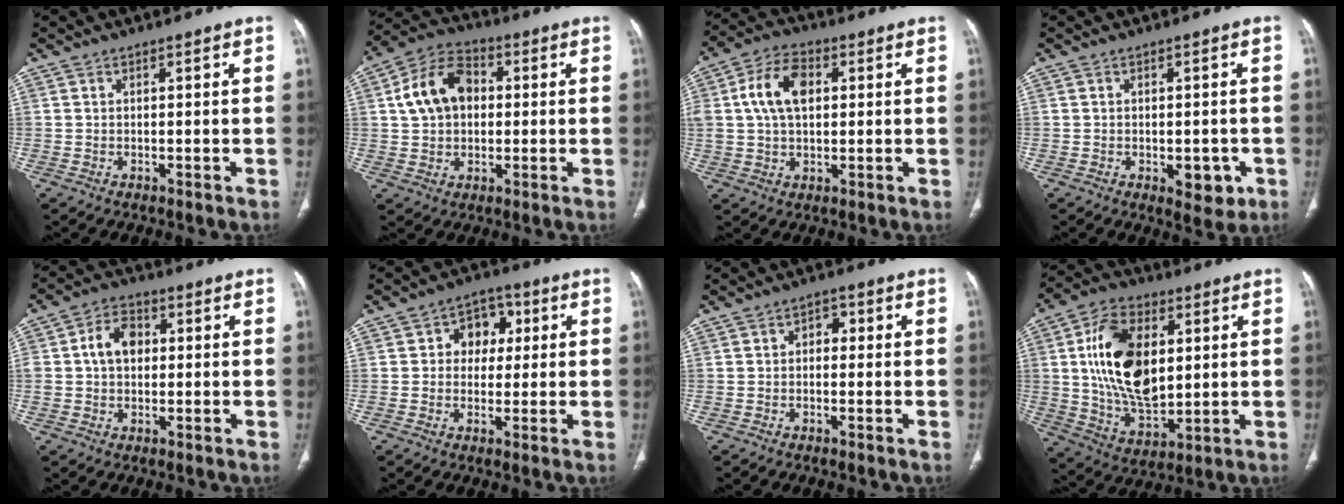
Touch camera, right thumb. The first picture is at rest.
{"total": 12.0, "force": [1.8, 8.8, 8.1], "torque": [-0.129, 0.020, 0.023]}
{"total": 10.4, "force": [2.2, 6.5, 7.8], "torque": [-0.139, 0.014, 0.037]}
{"total": 5.2, "force": [-1.7, 2.9, 3.9], "torque": [-0.029, 0.002, -0.013]}
{"total": 7.2, "force": [0.9, 5.2, 4.9], "torque": [-0.069, 0.014, 0.013]}
{"total": 7.4, "force": [1.5, 6.0, 4.2], "torque": [-0.014, 0.008, 0.017]}
{"total": 2.7, "force": [0.3, 2.0, 1.8], "torque": [-0.011, 0.010, -0.003]}
{"total": 19.1, "force": [3.6, 11.3, 14.9], "torque": [-0.242, -0.012, 0.072]}